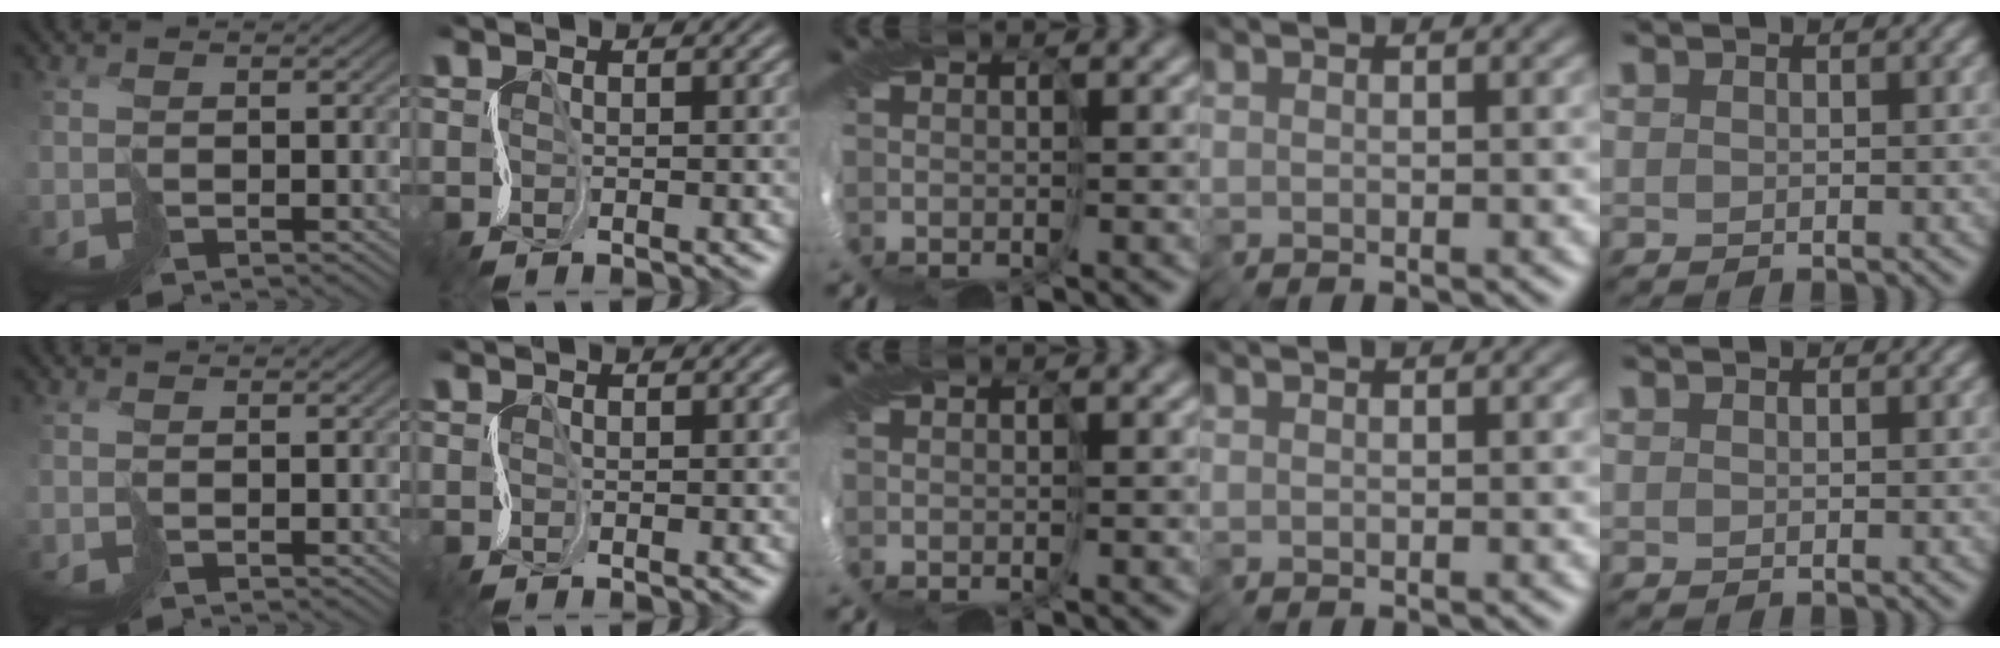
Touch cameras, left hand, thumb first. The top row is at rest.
{}